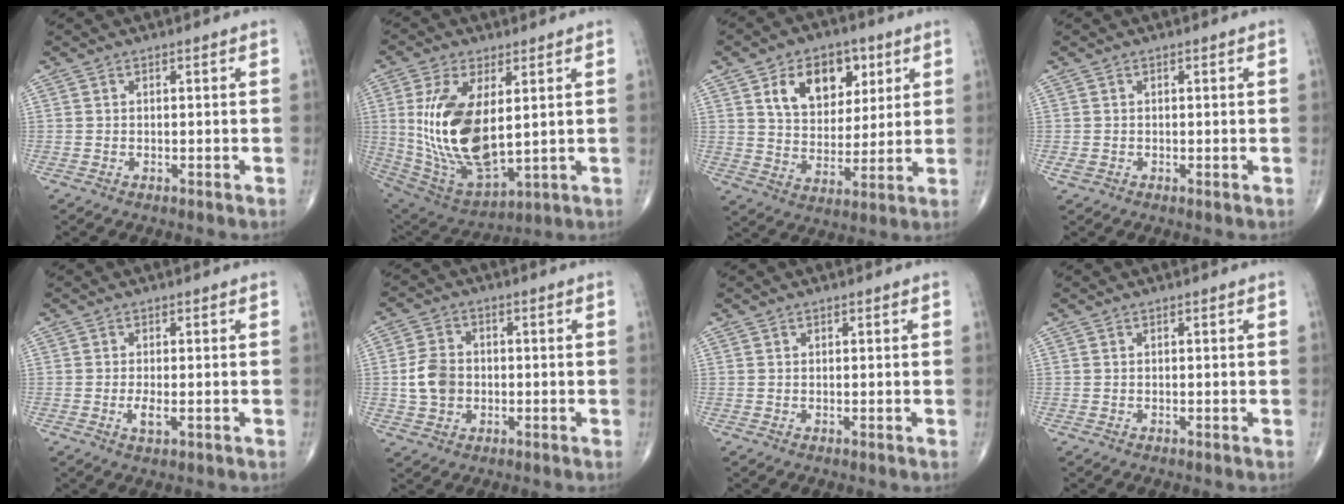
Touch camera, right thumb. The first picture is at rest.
{"total": 18.9, "force": [2.4, 9.1, 16.4], "torque": [-0.325, -0.023, 0.066]}
{"total": 13.9, "force": [5.8, 9.4, 8.4], "torque": [-0.088, -0.021, 0.102]}
{"total": 1.2, "force": [-0.3, 0.9, 0.7], "torque": [-0.017, 0.002, -0.003]}
{"total": 2.4, "force": [-0.6, 0.8, 2.2], "torque": [-0.050, -0.007, -0.011]}
{"total": 6.8, "force": [-0.6, 5.4, 4.1], "torque": [-0.063, 0.008, -0.012]}
{"total": 0.0}
{"total": 0.0}